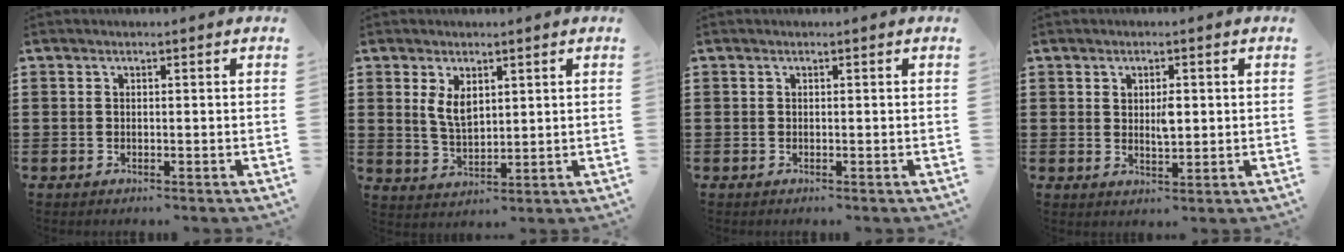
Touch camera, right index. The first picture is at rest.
{"total": 4.1, "force": [1.7, 2.2, 3.0], "torque": [-0.065, 0.004, 0.031]}
{"total": 0.0}
{"total": 2.7, "force": [0.6, 1.1, 2.4], "torque": [-0.042, 0.001, 0.008]}